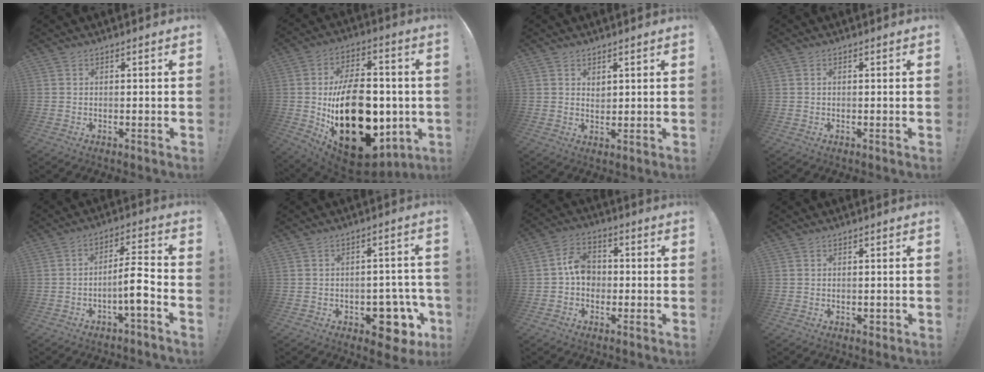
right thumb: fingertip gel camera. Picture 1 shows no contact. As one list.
[{"total": 29.1, "force": [-3.9, 17.5, 22.9], "torque": [-0.385, 0.020, -0.037]}, {"total": 2.3, "force": [1.7, 1.5, 0.4], "torque": [0.003, -0.011, 0.029]}, {"total": 0.0}, {"total": 8.6, "force": [-3.4, 2.1, 7.6], "torque": [-0.119, 0.020, -0.059]}, {"total": 9.8, "force": [-4.6, 6.0, 6.3], "torque": [-0.049, 0.033, -0.071]}, {"total": 8.3, "force": [-0.7, 6.5, 5.1], "torque": [-0.088, 0.021, -0.008]}, {"total": 1.1, "force": [-0.1, 0.9, 0.6], "torque": [-0.007, 0.000, 0.000]}]